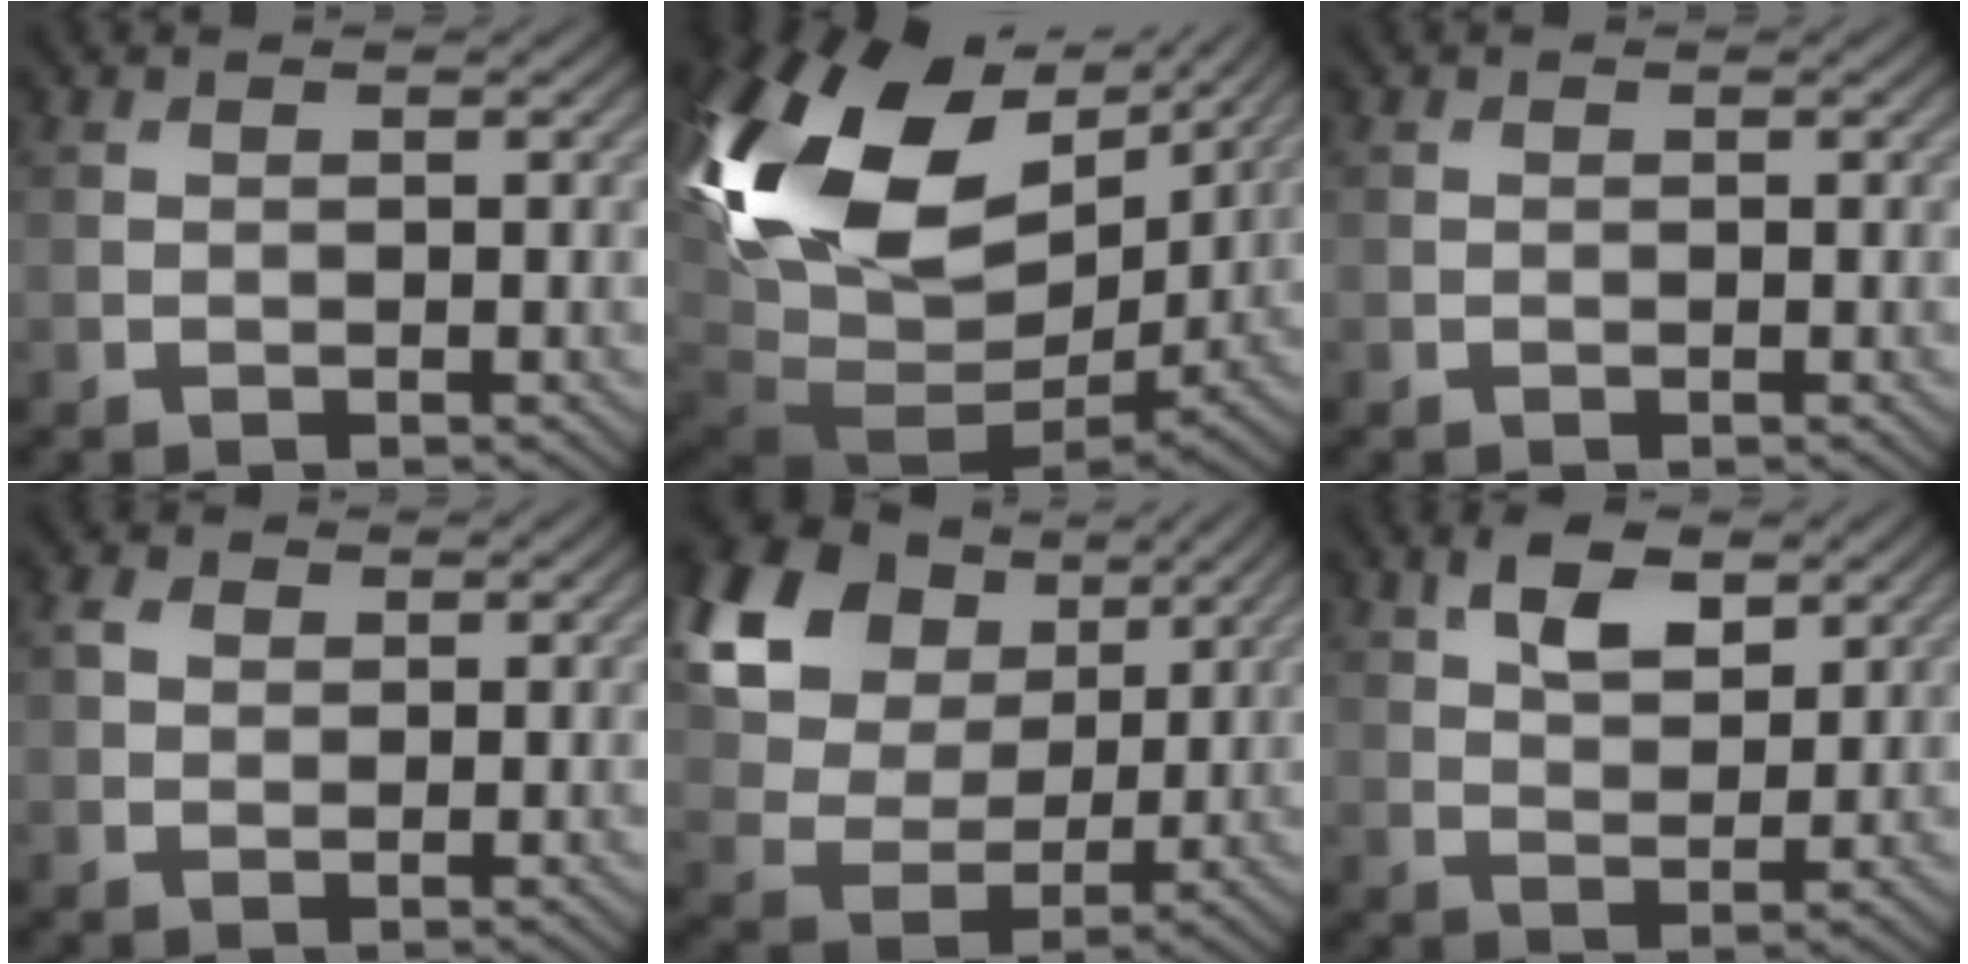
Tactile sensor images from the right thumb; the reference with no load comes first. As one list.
[{"total": 22.1, "force": [5.5, 15.0, 15.3], "torque": [-0.337, -0.009, 0.124]}, {"total": 0.0}, {"total": 1.9, "force": [0.6, 1.6, 0.9], "torque": [-0.023, 0.002, 0.008]}, {"total": 21.8, "force": [10.4, 16.1, 10.5], "torque": [-0.288, 0.040, 0.218]}, {"total": 5.5, "force": [3.0, 2.7, 3.7], "torque": [-0.072, 0.002, 0.055]}]